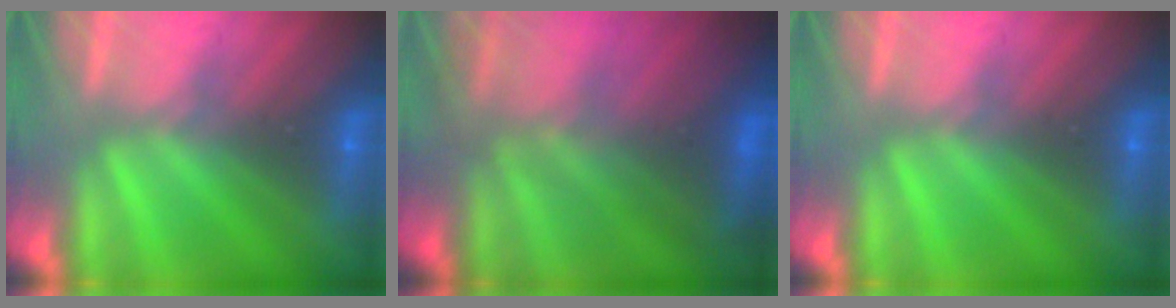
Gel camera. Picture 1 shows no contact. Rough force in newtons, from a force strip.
{"total": 6.9}
{"total": 0.0}